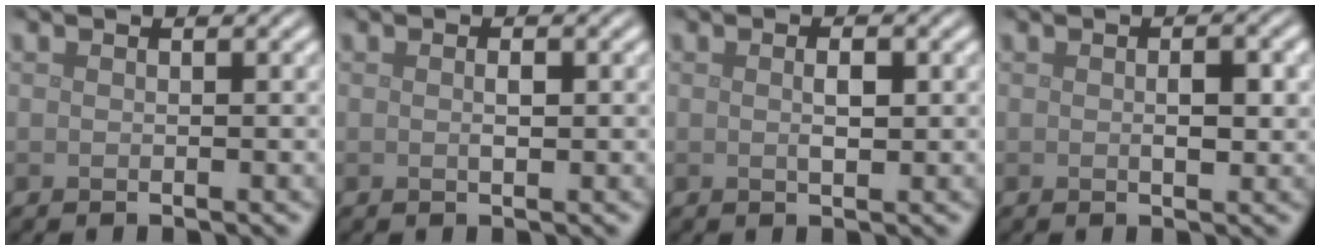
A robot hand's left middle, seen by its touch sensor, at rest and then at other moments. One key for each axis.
{"total": 1.0, "fx": 0.1, "fy": 0.3, "fz": 0.9, "tx": -0.018, "ty": -0.001, "tz": 0.001}
{"total": 1.5, "fx": 0.2, "fy": 0.5, "fz": 1.4, "tx": -0.028, "ty": 0.000, "tz": 0.002}
{"total": 2.1, "fx": 0.0, "fy": 0.9, "fz": 1.9, "tx": -0.030, "ty": -0.002, "tz": 0.001}